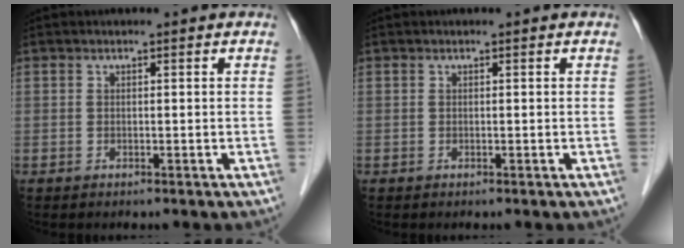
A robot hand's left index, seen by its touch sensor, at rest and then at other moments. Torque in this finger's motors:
{"motor_torque": [-0.05, 0.06, 0.00, 0.00]}